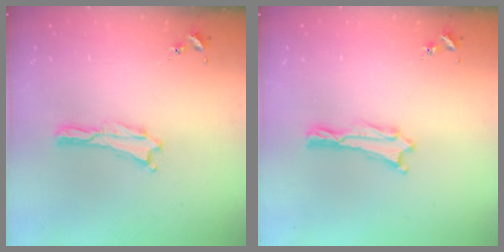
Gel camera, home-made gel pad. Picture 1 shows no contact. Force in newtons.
{"total": 0.6, "press": 0.6, "slide": 0.1}